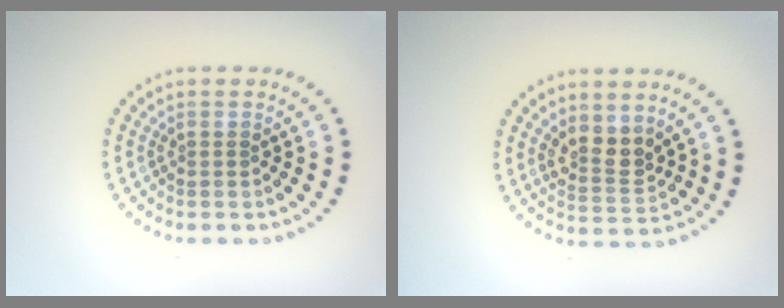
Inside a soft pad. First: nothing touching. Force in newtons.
{"total": 2.6, "press": 2.3, "slide": 1.2}